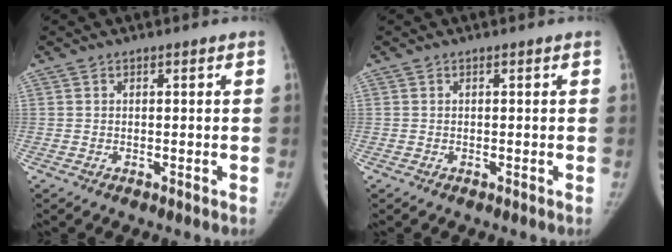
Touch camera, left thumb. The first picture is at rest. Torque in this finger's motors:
{"motor_torque": [-0.09, -0.08, 0.07, -0.06, 0.00]}